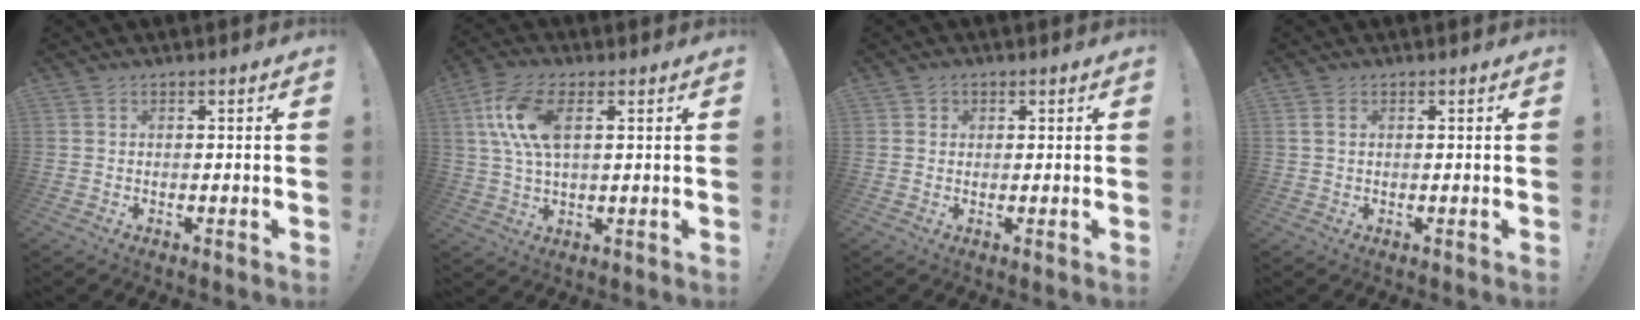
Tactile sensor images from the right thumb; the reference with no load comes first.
{"total": 12.3, "force": [3.6, 6.0, 10.1], "torque": [-0.208, -0.004, 0.065]}
{"total": 1.8, "force": [0.6, 1.6, 0.2], "torque": [0.001, -0.001, 0.010]}
{"total": 1.8, "force": [0.7, 1.3, 1.1], "torque": [-0.018, 0.002, 0.012]}